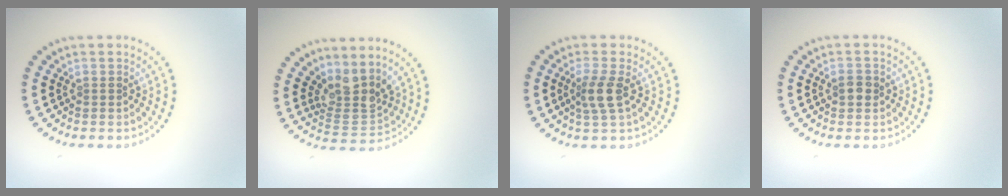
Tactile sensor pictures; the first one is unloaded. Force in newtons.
{"total": 3.7, "press": 2.8, "slide": 2.5}
{"total": 2.5, "press": 2.1, "slide": 1.4}
{"total": 1.4, "press": 1.4, "slide": 0.1}